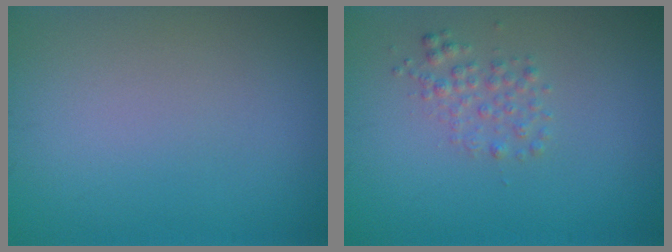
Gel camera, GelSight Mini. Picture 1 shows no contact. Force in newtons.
{"total": 1.6, "press": 1.6, "slide": 0.0}